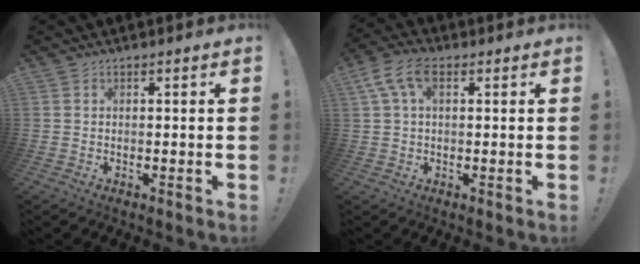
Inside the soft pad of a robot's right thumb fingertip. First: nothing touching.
{"total": 8.2, "force": [2.8, 4.4, 6.3], "torque": [-0.123, 0.006, 0.056]}